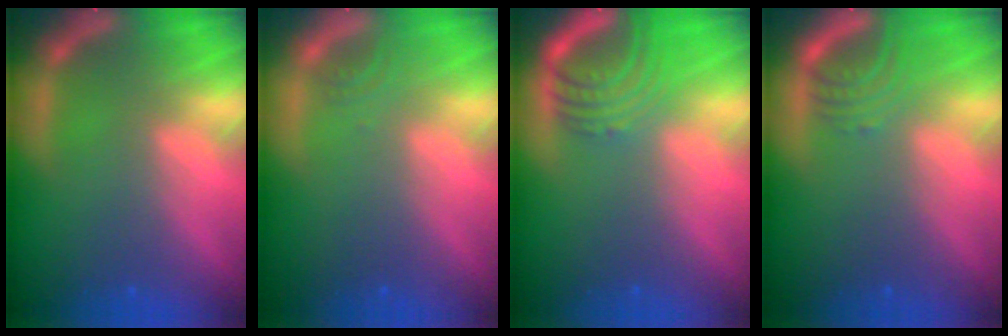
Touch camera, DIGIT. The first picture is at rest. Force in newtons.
{"total": 1.0}
{"total": 5.5}
{"total": 3.0}